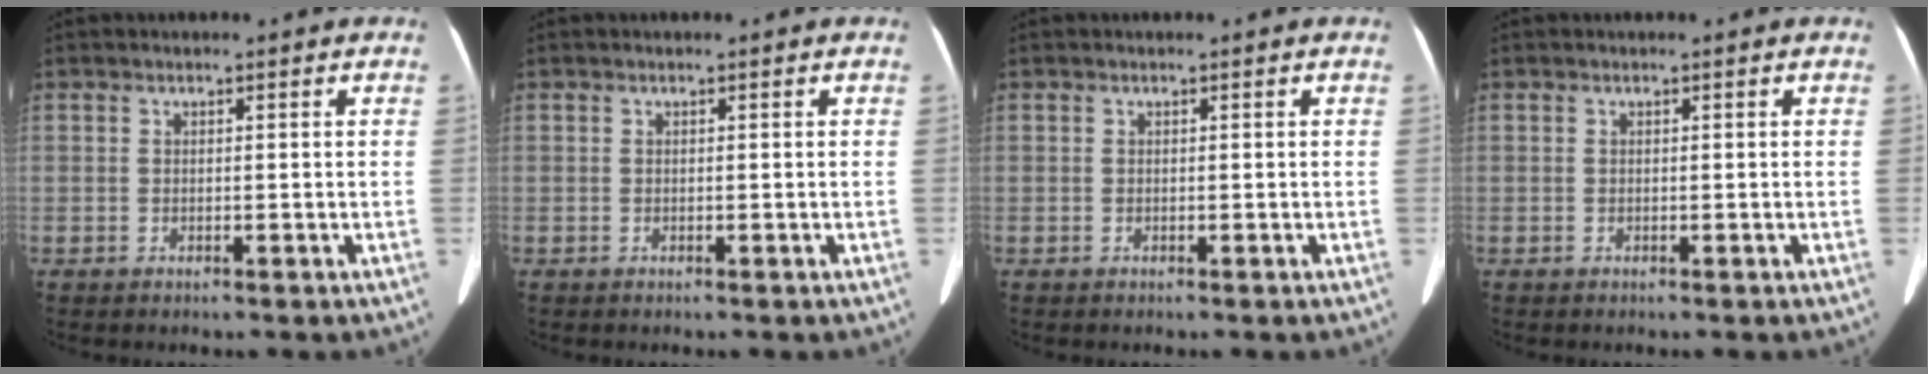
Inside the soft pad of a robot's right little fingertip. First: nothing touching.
{"total": 0.0}
{"total": 0.0}
{"total": 0.0}